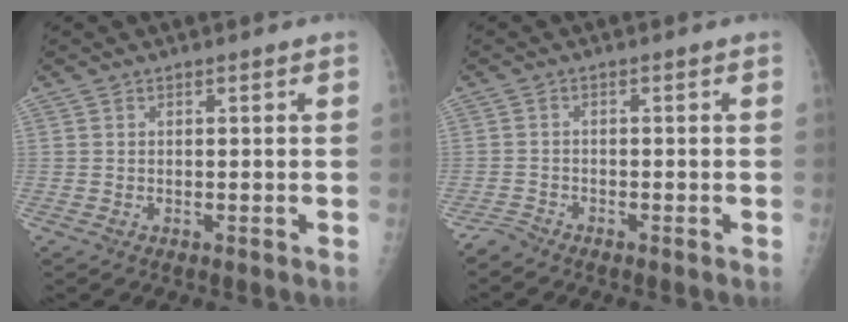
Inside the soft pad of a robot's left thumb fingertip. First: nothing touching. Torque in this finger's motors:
{"motor_torque": [0.06, 0.12, -0.03, 0.02, 0.04]}